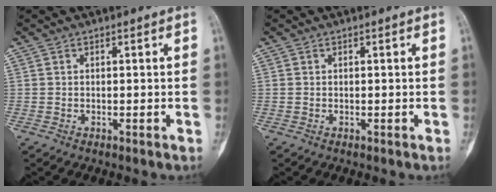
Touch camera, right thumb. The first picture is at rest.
{"total": 0.0}